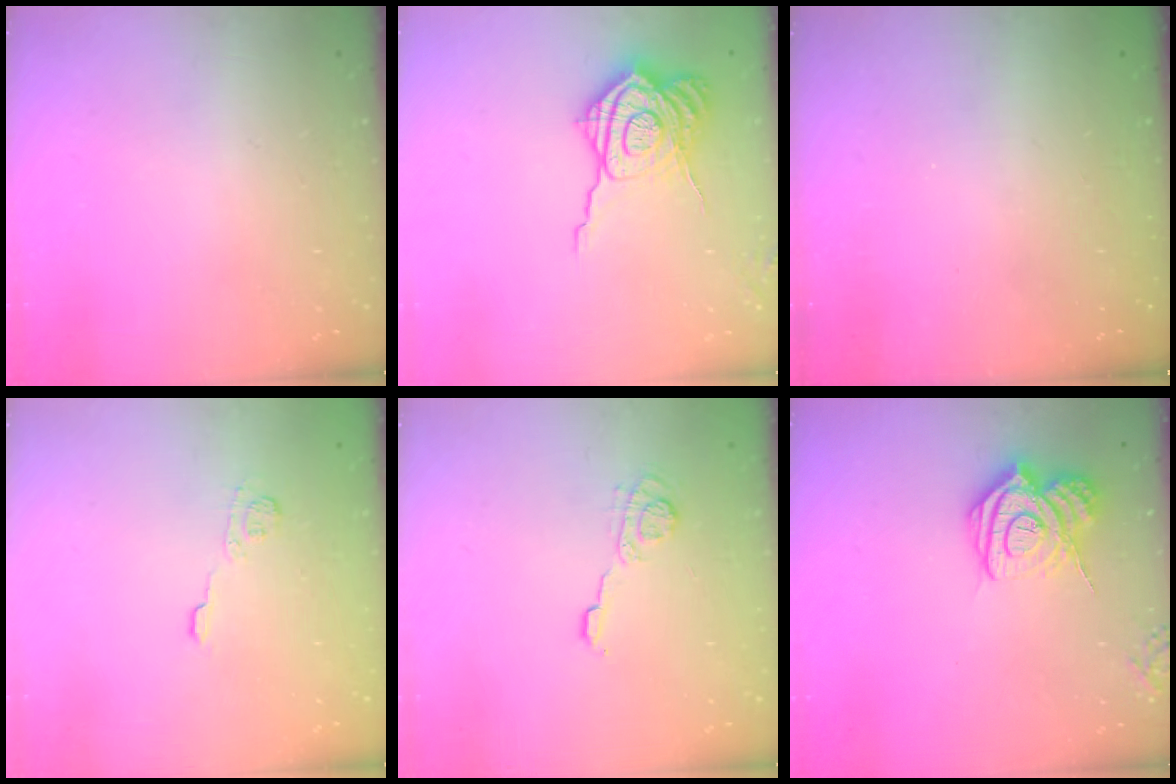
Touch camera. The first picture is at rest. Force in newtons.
{"total": 17.9, "press": 17.9, "slide": 0.8}
{"total": 2.4, "press": 2.2, "slide": 0.8}
{"total": 3.8, "press": 3.6, "slide": 1.3}
{"total": 5.9, "press": 5.8, "slide": 1.0}
{"total": 14.1, "press": 14.0, "slide": 1.7}